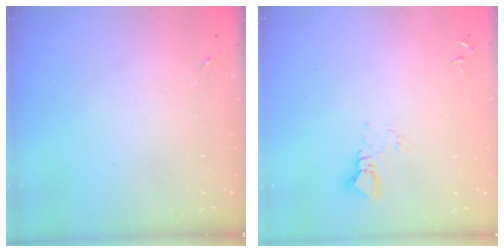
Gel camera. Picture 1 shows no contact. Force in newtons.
{"total": 3.1, "press": 3.1, "slide": 0.1}